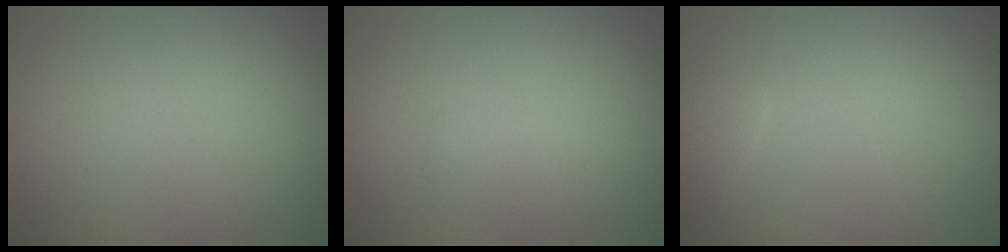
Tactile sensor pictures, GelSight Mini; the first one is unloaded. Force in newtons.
{"total": 1.6, "press": 1.6, "slide": 0.1}
{"total": 1.3, "press": 1.3, "slide": 0.1}